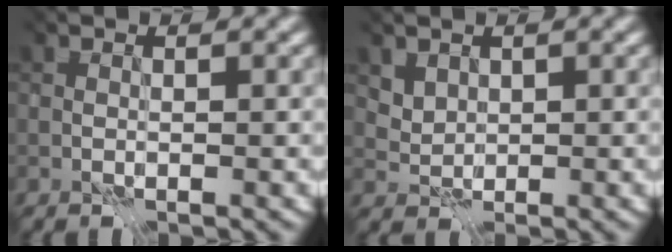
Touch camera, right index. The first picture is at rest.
{"total": 1.1, "force": [0.8, 0.7, -0.3], "torque": [-0.026, -0.028, 0.056]}